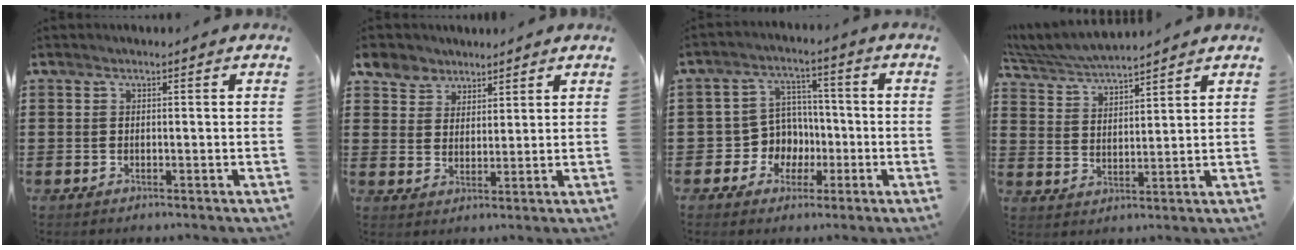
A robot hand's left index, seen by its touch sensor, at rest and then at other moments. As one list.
[{"total": 4.8, "force": [3.7, 3.0, 0.2], "torque": [-0.028, -0.001, 0.068]}, {"total": 6.4, "force": [-1.1, 6.1, 1.6], "torque": [-0.051, 0.014, -0.015]}, {"total": 5.1, "force": [5.0, 0.1, 1.1], "torque": [-0.041, -0.023, 0.088]}]